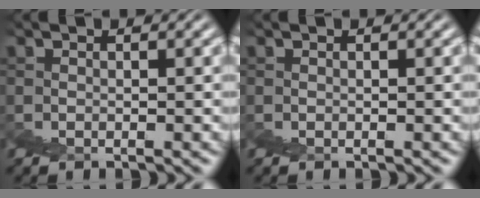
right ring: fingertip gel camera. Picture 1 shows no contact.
{"total": 0.0}